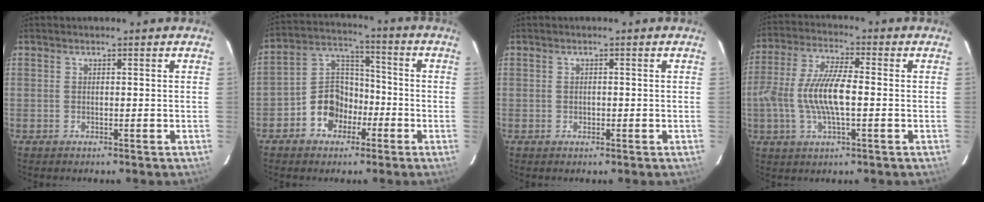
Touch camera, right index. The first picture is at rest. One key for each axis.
{"total": 9.1, "fx": -4.2, "fy": 7.2, "fz": 3.7, "tx": -0.077, "ty": 0.034, "tz": -0.068}
{"total": 0.9, "fx": -0.2, "fy": 0.8, "fz": 0.2, "tx": -0.002, "ty": -0.002, "tz": -0.002}
{"total": 11.2, "fx": -1.5, "fy": 3.4, "fz": 10.5, "tx": -0.218, "ty": 0.003, "tz": -0.031}